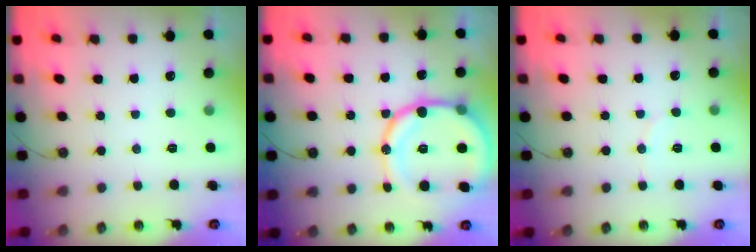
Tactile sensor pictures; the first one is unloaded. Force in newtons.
{"total": 18.8, "press": 18.5, "slide": 3.4}
{"total": 2.9, "press": 2.9, "slide": 0.3}